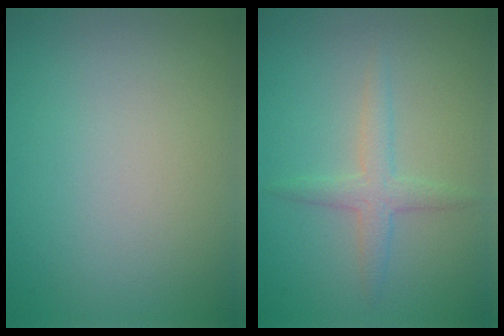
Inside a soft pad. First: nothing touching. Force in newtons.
{"total": 2.2, "press": 2.2, "slide": 0.1}